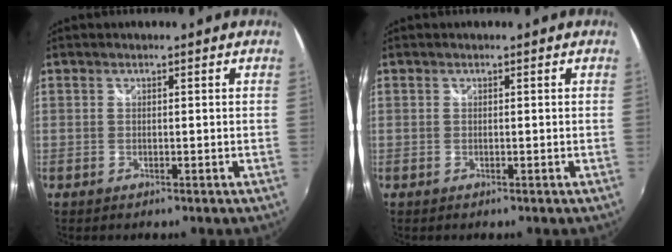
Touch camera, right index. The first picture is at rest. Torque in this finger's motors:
{"motor_torque": [-0.03, -0.01, 0.01, 0.01]}